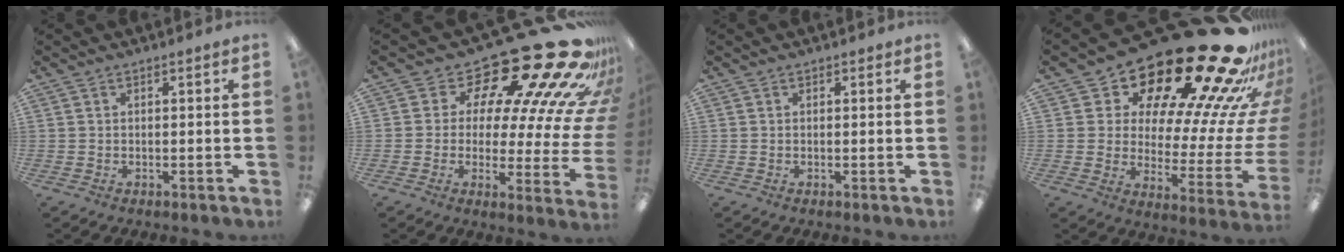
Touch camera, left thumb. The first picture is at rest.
{"total": 26.6, "force": [18.3, 9.5, 16.8], "torque": [-0.211, -0.167, 0.314]}
{"total": 0.0}
{"total": 29.8, "force": [21.5, 10.2, 18.0], "torque": [-0.213, -0.193, 0.376]}